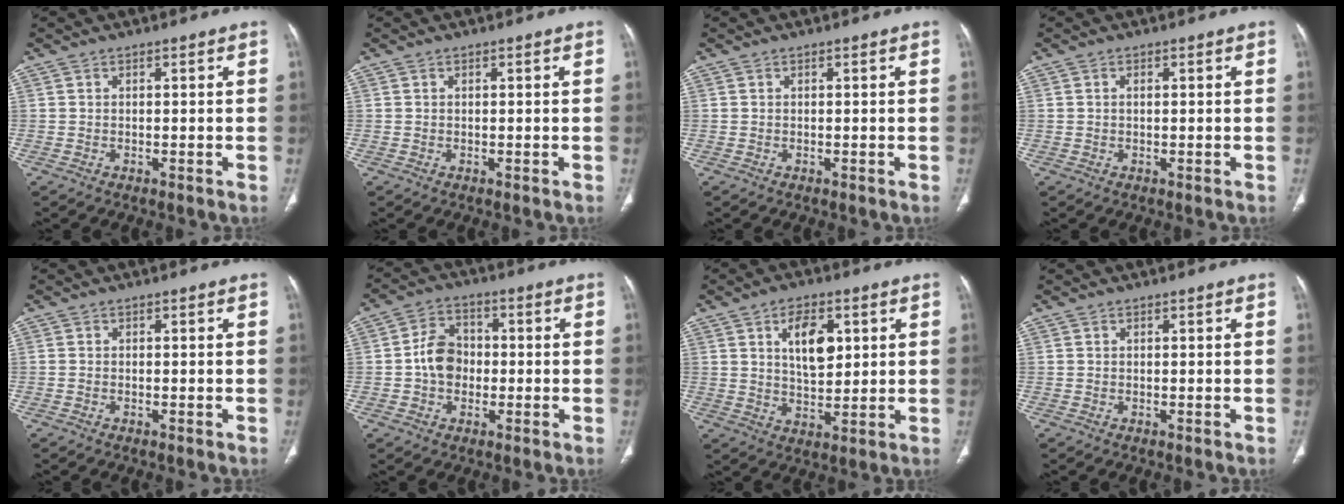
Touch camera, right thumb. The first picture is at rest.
{"total": 0.0}
{"total": 0.0}
{"total": 0.7, "force": [0.1, 0.4, 0.6], "torque": [-0.014, 0.004, 0.003]}
{"total": 0.0}
{"total": 7.4, "force": [-0.7, 5.9, 4.4], "torque": [-0.056, 0.021, -0.022]}
{"total": 8.9, "force": [3.0, 4.9, 6.9], "torque": [-0.089, -0.014, 0.054]}
{"total": 0.0}